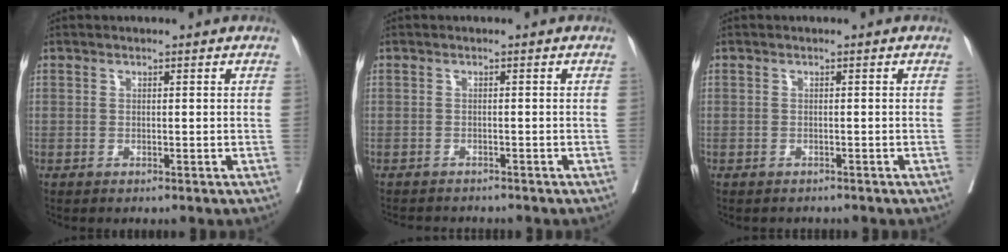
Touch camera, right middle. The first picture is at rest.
{"total": 4.5, "force": [-4.3, 0.9, 1.1], "torque": [-0.008, -0.006, -0.062]}
{"total": 2.6, "force": [-2.4, 0.8, 0.4], "torque": [-0.006, -0.003, -0.034]}